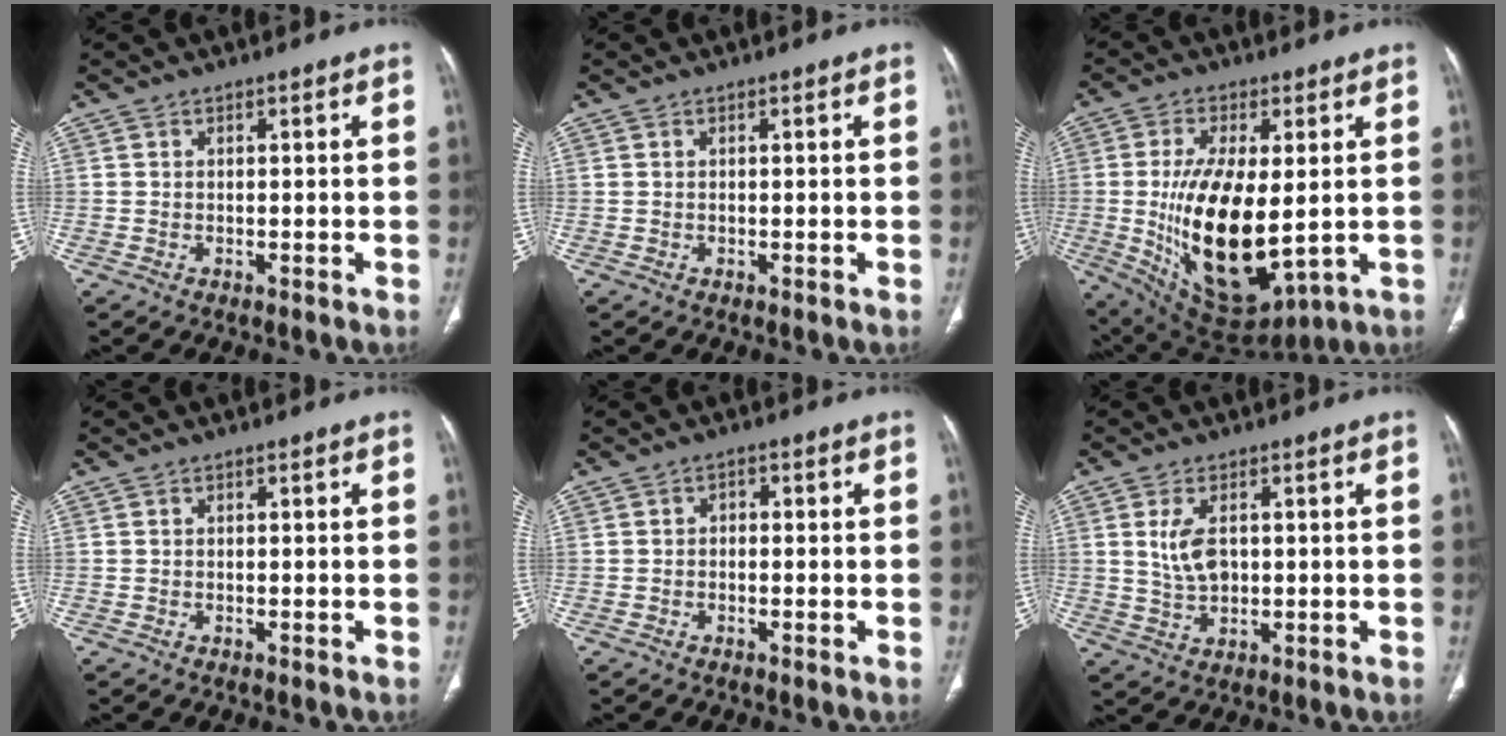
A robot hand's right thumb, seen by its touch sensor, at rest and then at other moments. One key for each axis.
{"total": 0.0}
{"total": 19.3, "fx": -0.6, "fy": 8.8, "fz": 17.1, "tx": -0.307, "ty": -0.025, "tz": 0.015}
{"total": 0.0}
{"total": 1.4, "fx": -0.2, "fy": 1.1, "fz": 0.9, "tx": -0.005, "ty": 0.005, "tz": -0.010}
{"total": 5.8, "fx": 1.1, "fy": 3.4, "fz": 4.6, "tx": -0.086, "ty": -0.004, "tz": 0.026}